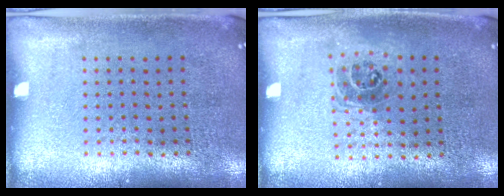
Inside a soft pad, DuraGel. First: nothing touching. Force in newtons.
{"total": 1.0, "press": 1.0, "slide": 0.3}